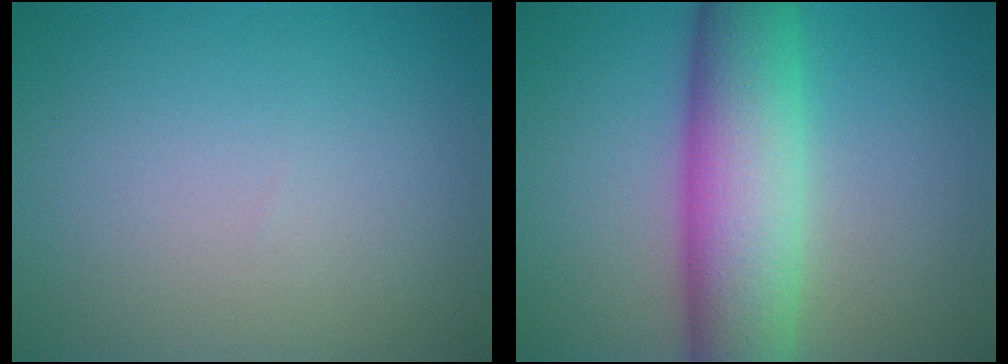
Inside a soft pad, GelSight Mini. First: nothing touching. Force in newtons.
{"total": 9.4, "press": 9.4, "slide": 0.4}